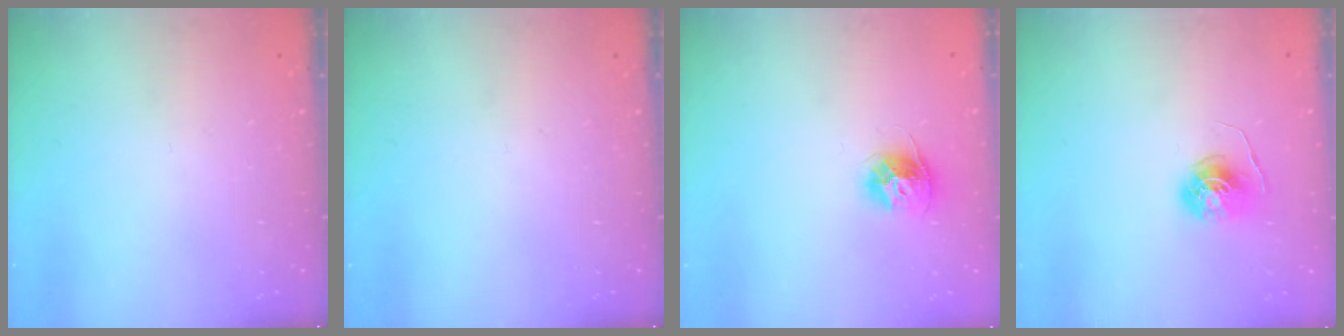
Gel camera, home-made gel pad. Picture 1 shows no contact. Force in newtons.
{"total": 0.0}
{"total": 10.5, "press": 10.4, "slide": 0.8}
{"total": 5.5, "press": 5.5, "slide": 0.3}